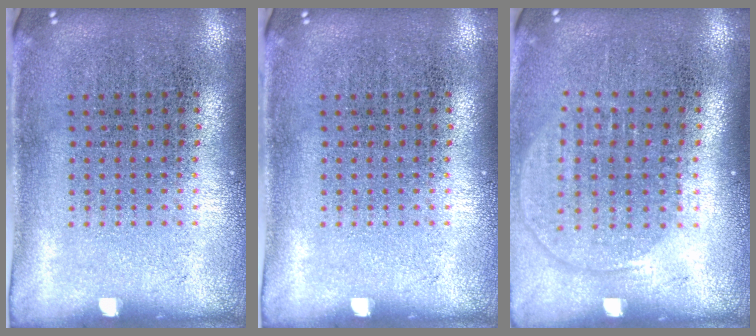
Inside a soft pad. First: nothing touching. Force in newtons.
{"total": 0.0}
{"total": 1.4, "press": 1.2, "slide": 0.7}